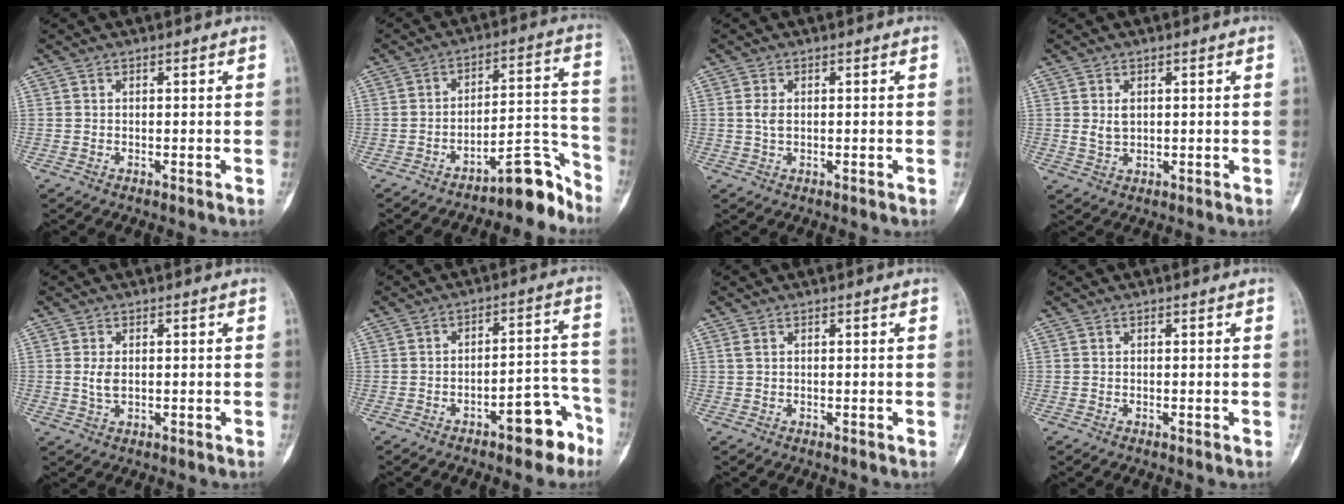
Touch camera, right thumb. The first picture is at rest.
{"total": 10.0, "force": [-8.5, 2.6, 4.6], "torque": [-0.021, 0.116, -0.134]}
{"total": 1.7, "force": [0.1, 1.0, 1.4], "torque": [-0.028, -0.001, 0.002]}
{"total": 2.8, "force": [0.7, 1.9, 2.0], "torque": [-0.030, -0.006, 0.016]}
{"total": 2.5, "force": [0.2, 1.4, 2.1], "torque": [-0.044, -0.003, 0.004]}
{"total": 9.2, "force": [-5.7, 3.7, 6.2], "torque": [-0.058, 0.064, -0.075]}
{"total": 0.7, "force": [0.3, 0.3, 0.6], "torque": [-0.016, 0.008, 0.009]}
{"total": 0.0}